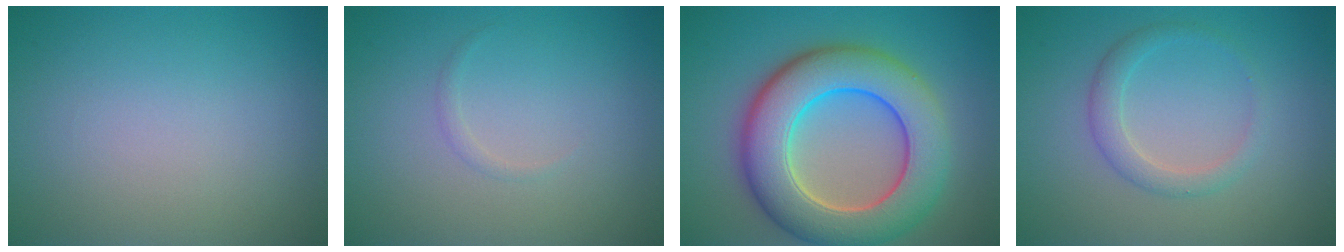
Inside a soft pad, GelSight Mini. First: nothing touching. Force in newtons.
{"total": 0.5, "press": 0.5, "slide": 0.0}
{"total": 10.5, "press": 10.5, "slide": 0.6}
{"total": 2.1, "press": 2.1, "slide": 0.1}